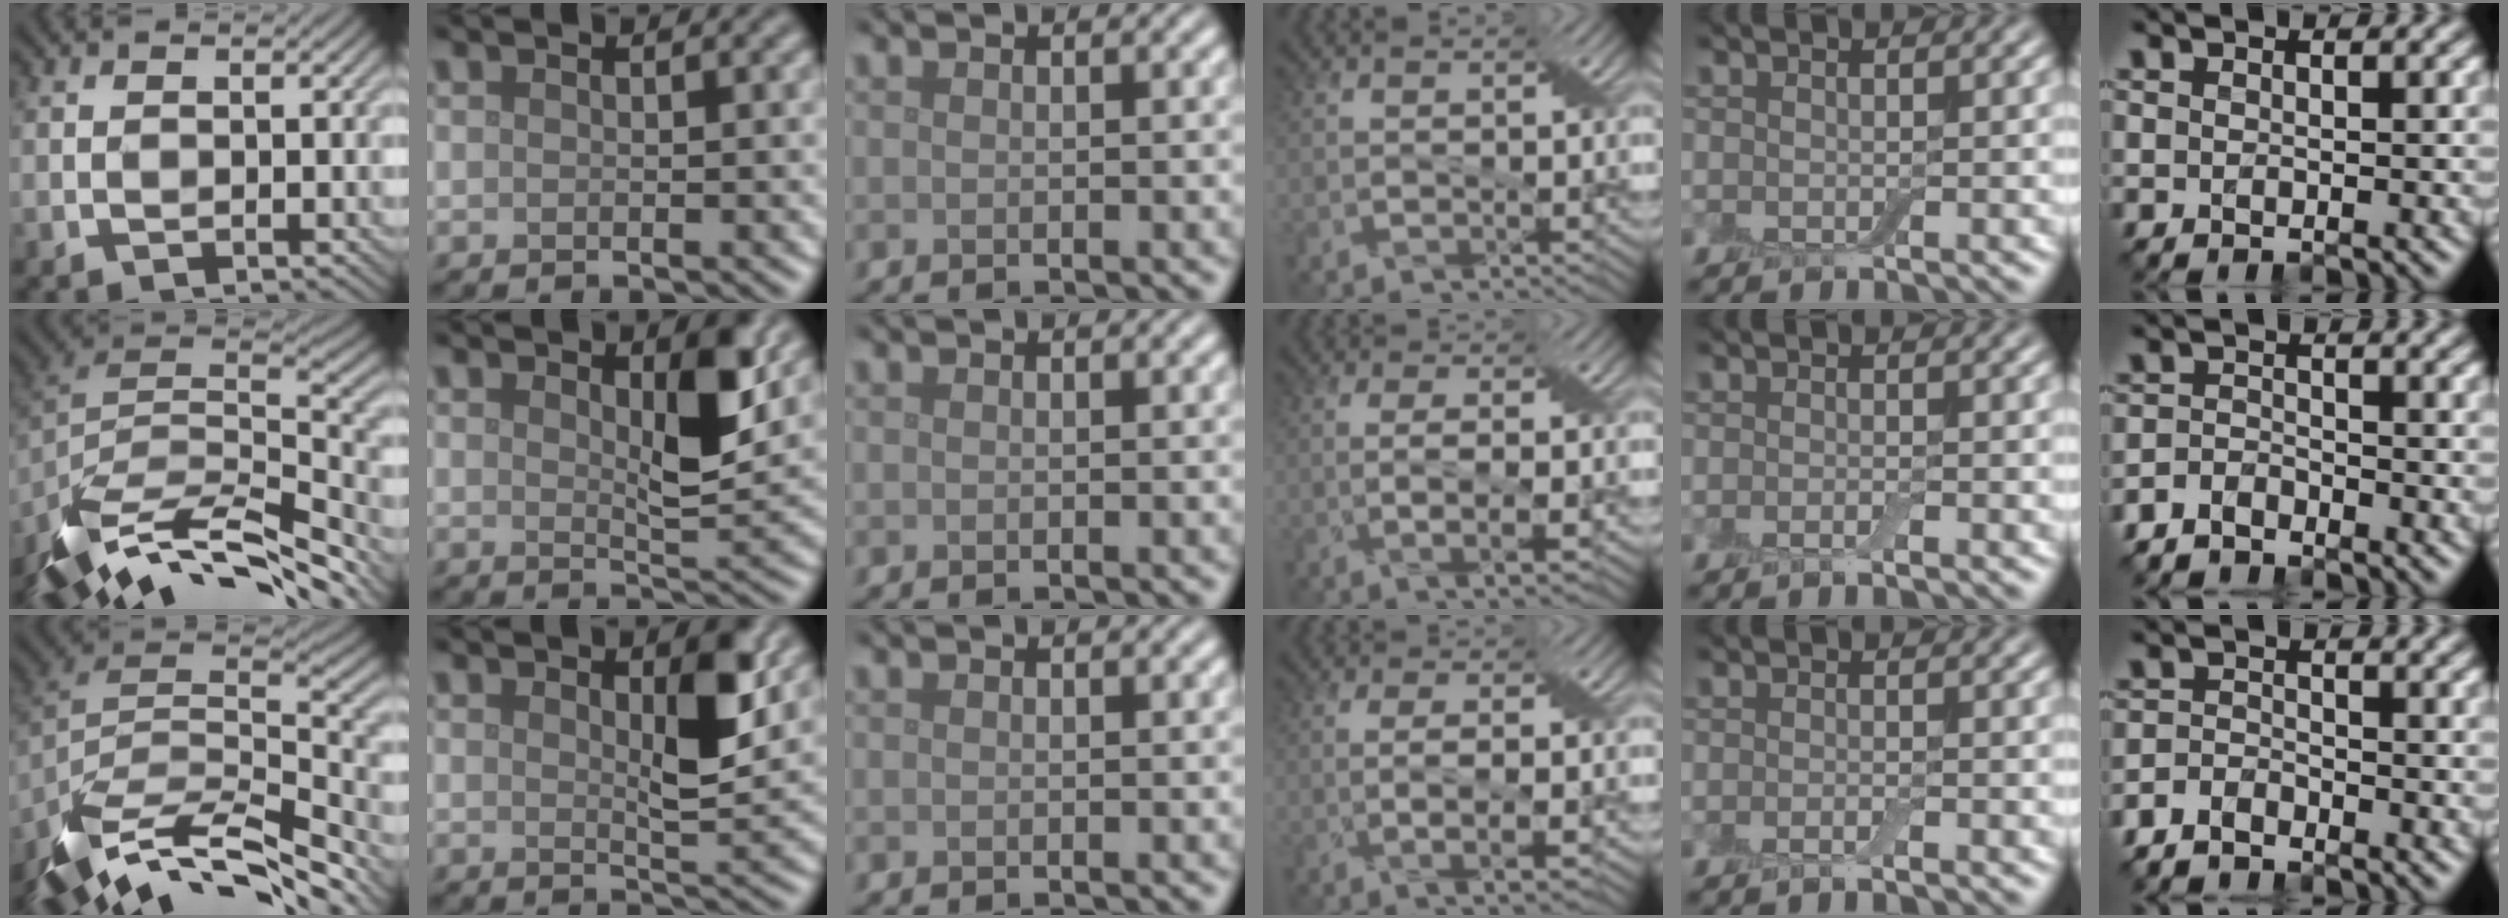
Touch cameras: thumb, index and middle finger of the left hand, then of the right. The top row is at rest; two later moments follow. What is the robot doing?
{"motion": "wrap", "object": "bandage"}